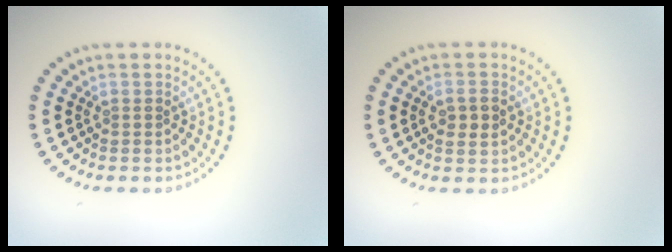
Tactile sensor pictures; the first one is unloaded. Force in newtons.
{"total": 2.1, "press": 2.1, "slide": 0.3}